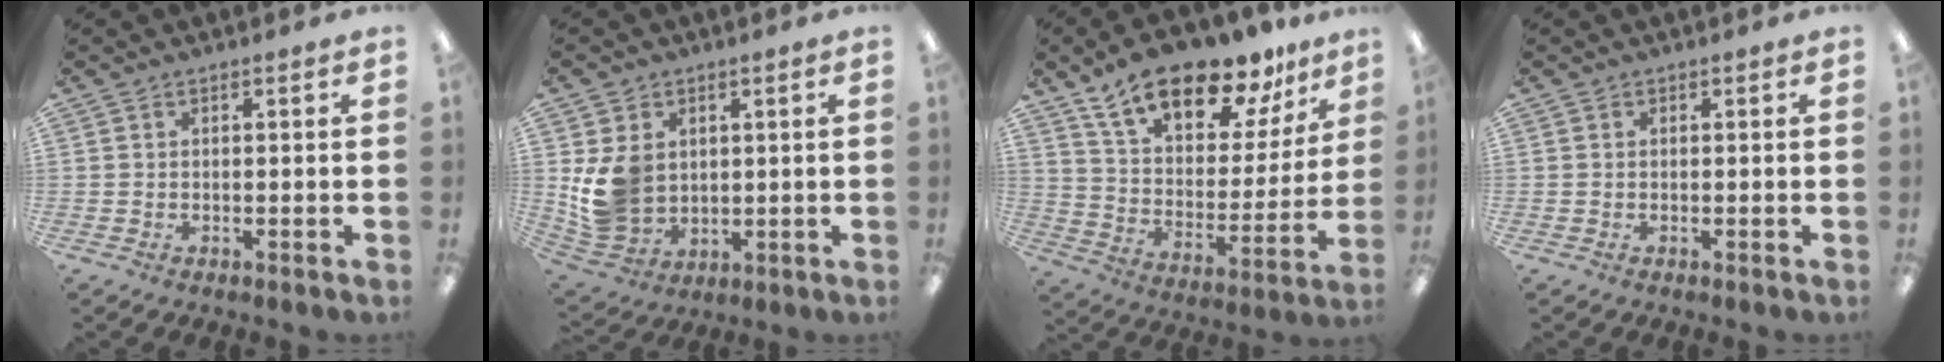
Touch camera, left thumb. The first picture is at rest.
{"total": 10.8, "force": [2.0, 9.0, 5.5], "torque": [-0.130, 0.000, 0.044]}
{"total": 19.2, "force": [14.6, 7.7, 9.7], "torque": [-0.166, -0.096, 0.254]}
{"total": 0.0}